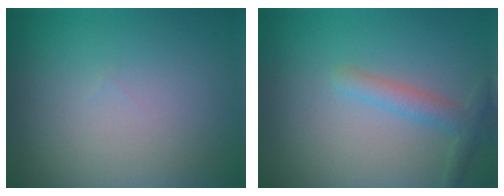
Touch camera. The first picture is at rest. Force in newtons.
{"total": 2.2, "press": 2.2, "slide": 0.1}